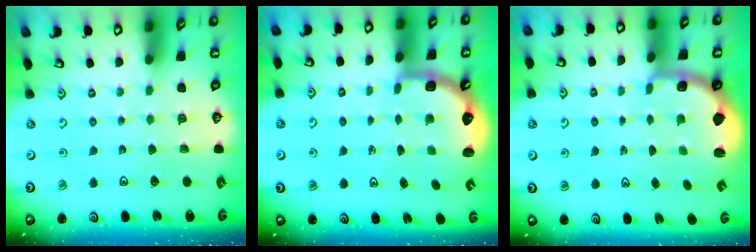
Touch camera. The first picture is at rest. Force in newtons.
{"total": 2.7, "press": 2.1, "slide": 1.7}
{"total": 2.2, "press": 1.5, "slide": 1.6}